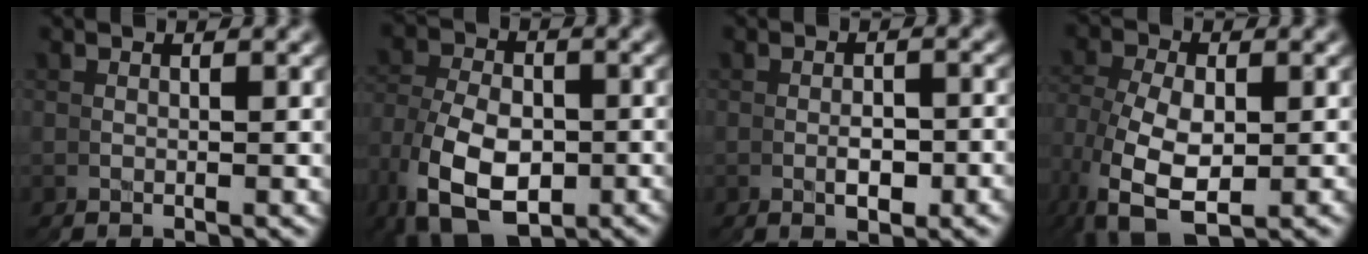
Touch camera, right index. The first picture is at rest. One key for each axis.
{"total": 6.5, "fx": -2.2, "fy": 5.0, "fz": 3.6, "tx": -0.081, "ty": -0.030, "tz": -0.017}
{"total": 1.4, "fx": -0.5, "fy": 0.1, "fz": 1.2, "tx": -0.016, "ty": 0.007, "tz": -0.010}
{"total": 5.1, "fx": -1.4, "fy": 3.8, "fz": 3.1, "tx": -0.103, "ty": -0.026, "tz": -0.007}